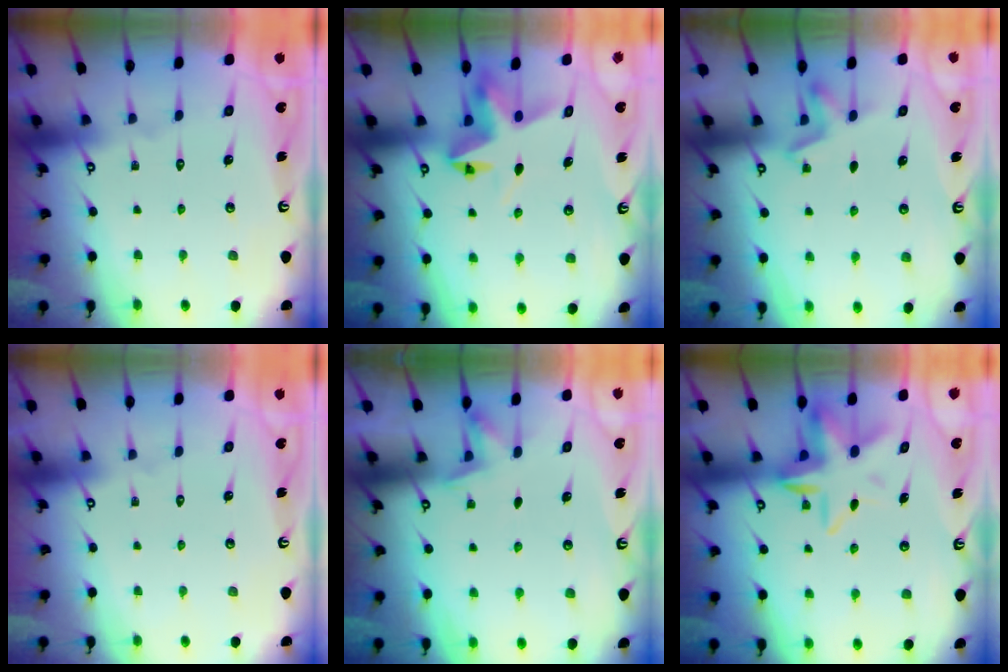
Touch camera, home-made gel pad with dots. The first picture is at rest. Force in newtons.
{"total": 5.5, "press": 5.5, "slide": 0.1}
{"total": 2.8, "press": 2.4, "slide": 1.4}
{"total": 0.0}
{"total": 3.7, "press": 3.4, "slide": 1.4}
{"total": 9.2, "press": 8.8, "slide": 2.6}